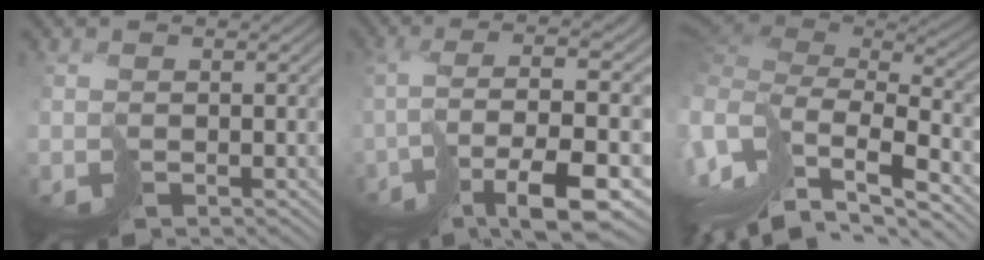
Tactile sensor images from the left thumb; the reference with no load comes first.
{"total": 12.3, "force": [-5.0, 2.6, 11.0], "torque": [-0.209, -0.007, -0.063]}
{"total": 13.6, "force": [-3.9, 6.4, 11.4], "torque": [-0.287, -0.026, -0.035]}